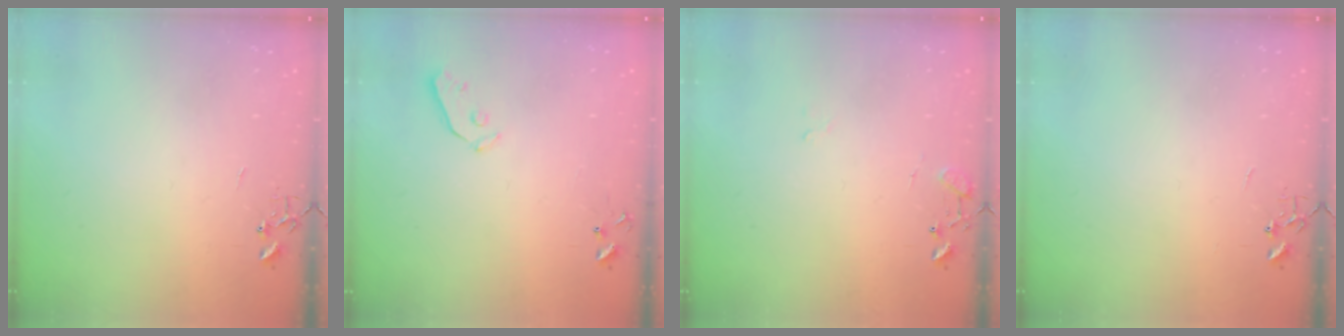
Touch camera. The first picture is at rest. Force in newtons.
{"total": 3.4, "press": 3.4, "slide": 0.5}
{"total": 9.3, "press": 9.3, "slide": 0.7}
{"total": 0.0}